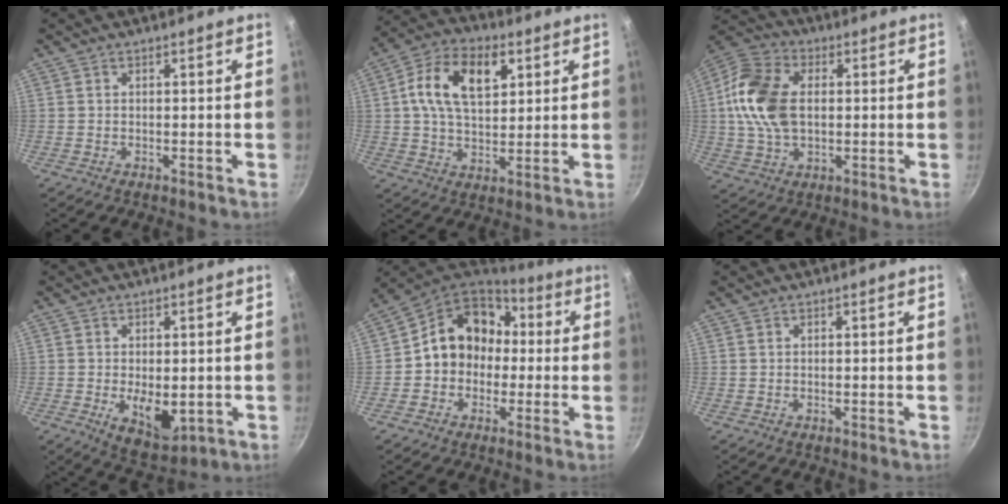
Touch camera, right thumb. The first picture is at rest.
{"total": 14.0, "force": [4.1, 8.5, 10.4], "torque": [-0.166, 0.002, 0.060]}
{"total": 14.9, "force": [1.1, 9.8, 11.2], "torque": [-0.200, 0.015, 0.006]}
{"total": 8.1, "force": [-1.0, 4.7, 6.5], "torque": [-0.084, -0.018, 0.001]}
{"total": 14.1, "force": [0.6, 12.0, 7.3], "torque": [-0.077, 0.044, -0.006]}
{"total": 0.0}